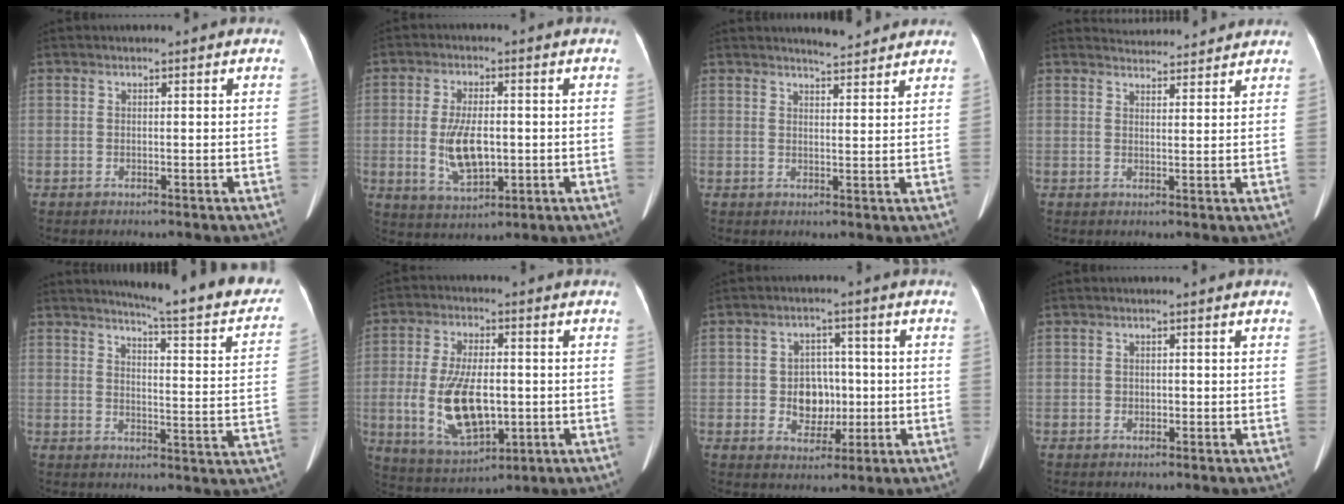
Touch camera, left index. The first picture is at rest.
{"total": 8.1, "force": [-0.9, 3.6, 7.2], "torque": [-0.147, -0.001, -0.007]}
{"total": 4.7, "force": [4.5, 0.4, 1.3], "torque": [-0.026, 0.006, 0.060]}
{"total": 6.7, "force": [6.6, 0.8, 0.7], "torque": [-0.011, 0.022, 0.080]}
{"total": 19.9, "force": [17.4, 1.5, 9.5], "torque": [-0.112, -0.062, 0.195]}
{"total": 12.8, "force": [-1.8, 5.9, 11.2], "torque": [-0.226, -0.005, -0.017]}
{"total": 6.2, "force": [-0.7, 4.8, 3.8], "torque": [-0.066, 0.013, -0.003]}
{"total": 1.0, "force": [-0.3, 0.8, 0.4], "torque": [-0.006, 0.002, -0.004]}